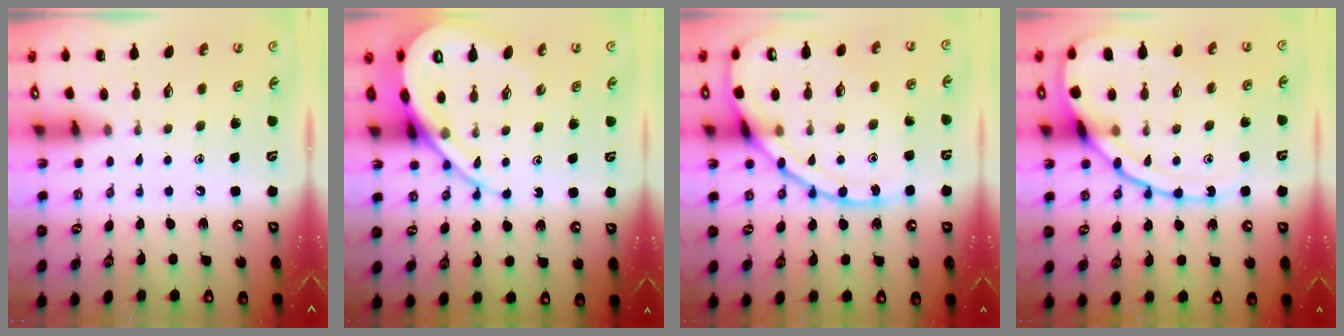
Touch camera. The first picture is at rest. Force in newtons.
{"total": 13.4, "press": 13.3, "slide": 1.4}
{"total": 16.3, "press": 16.2, "slide": 1.6}
{"total": 17.1, "press": 17.1, "slide": 1.4}